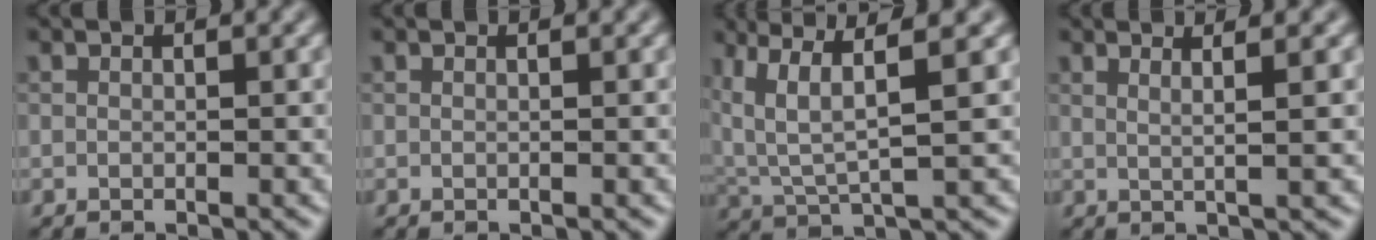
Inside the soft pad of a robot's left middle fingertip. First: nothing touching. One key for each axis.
{"total": 0.6, "fx": 0.2, "fy": 0.3, "fz": 0.5, "tx": -0.002, "ty": 0.000, "tz": -0.004}
{"total": 5.3, "fx": 2.5, "fy": 1.1, "fz": 4.5, "tx": -0.104, "ty": 0.004, "tz": 0.063}
{"total": 2.6, "fx": 1.2, "fy": 0.8, "fz": 2.3, "tx": -0.030, "ty": 0.013, "tz": -0.004}